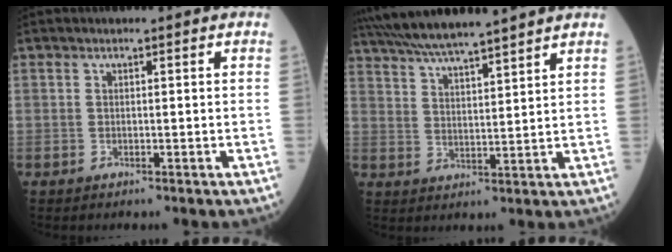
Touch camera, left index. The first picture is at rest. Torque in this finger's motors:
{"motor_torque": [0.94, -1.20, 0.28, 0.09]}